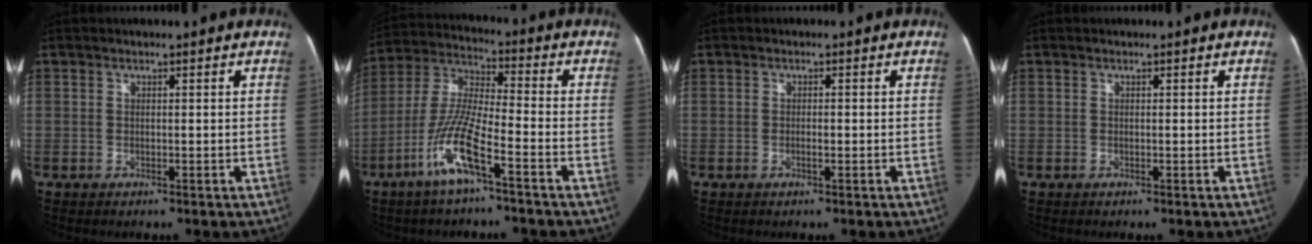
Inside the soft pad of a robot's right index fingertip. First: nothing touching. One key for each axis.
{"total": 11.4, "fx": -5.9, "fy": 1.4, "fz": 9.7, "tx": -0.211, "ty": 0.000, "tz": -0.118}
{"total": 1.4, "fx": -0.4, "fy": 0.5, "fz": 1.2, "tx": -0.022, "ty": 0.002, "tz": -0.008}
{"total": 0.0}